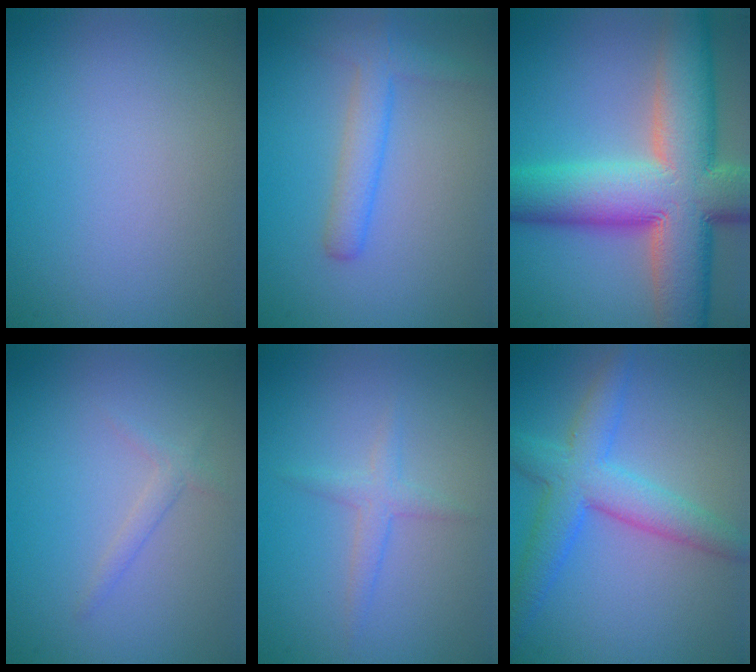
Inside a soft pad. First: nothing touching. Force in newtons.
{"total": 2.9, "press": 2.9, "slide": 0.2}
{"total": 14.4, "press": 14.4, "slide": 0.8}
{"total": 1.1, "press": 1.1, "slide": 0.1}
{"total": 1.6, "press": 1.6, "slide": 0.0}
{"total": 5.1, "press": 5.1, "slide": 0.1}